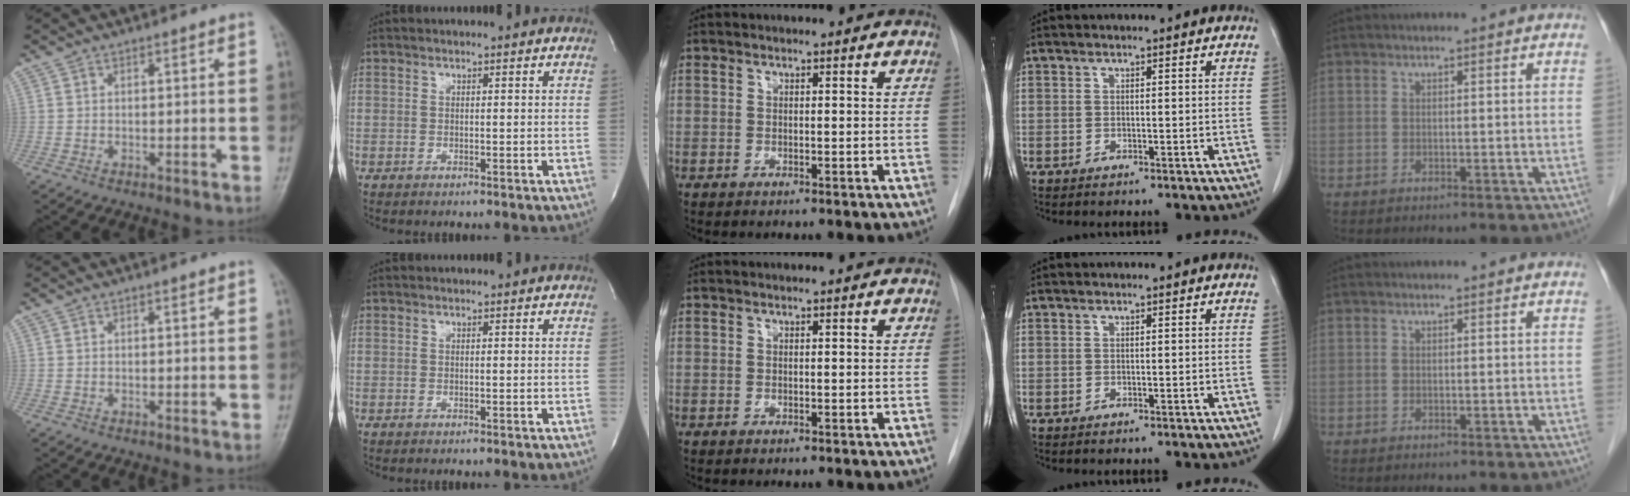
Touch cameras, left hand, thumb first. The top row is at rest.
{}